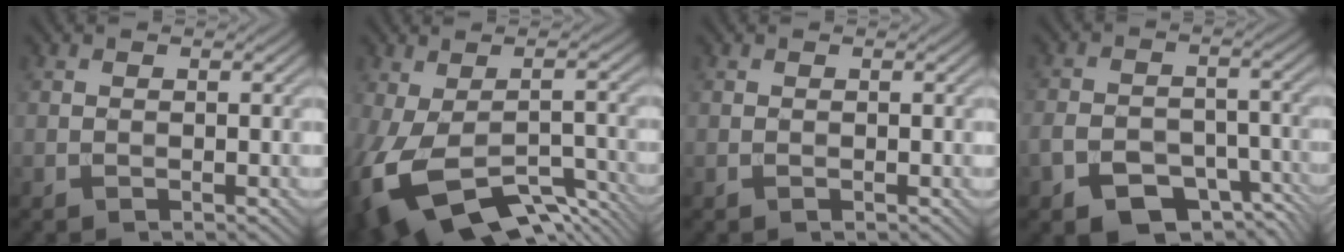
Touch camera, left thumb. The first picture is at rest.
{"total": 12.5, "force": [-6.0, 6.1, 9.0], "torque": [-0.197, -0.042, -0.085]}
{"total": 0.0}
{"total": 9.3, "force": [-5.5, 5.4, 5.3], "torque": [-0.098, -0.018, -0.091]}